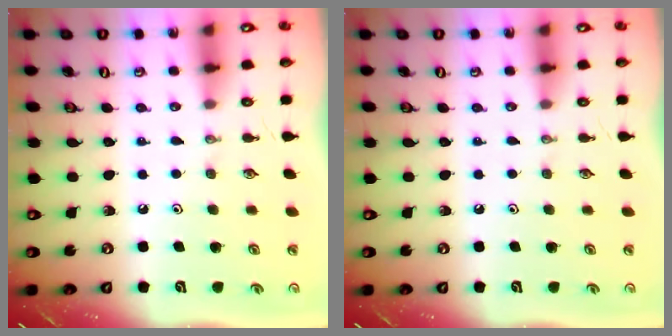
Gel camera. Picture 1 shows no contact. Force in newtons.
{"total": 0.0}